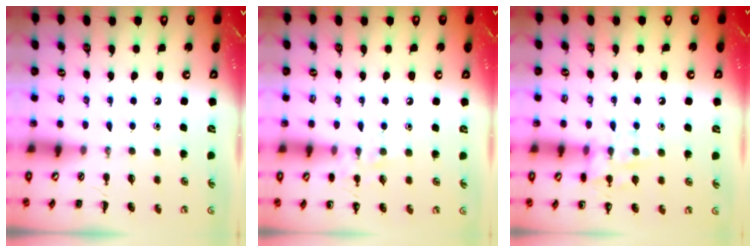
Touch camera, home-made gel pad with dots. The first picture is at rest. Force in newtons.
{"total": 6.9, "press": 6.7, "slide": 1.8}
{"total": 10.6, "press": 10.6, "slide": 0.6}